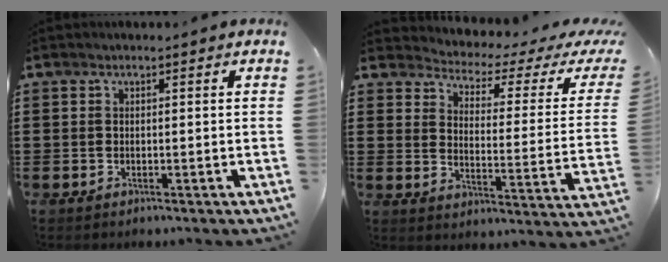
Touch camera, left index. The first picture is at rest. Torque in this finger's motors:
{"motor_torque": [1.24, -0.90, -0.03, -0.04]}